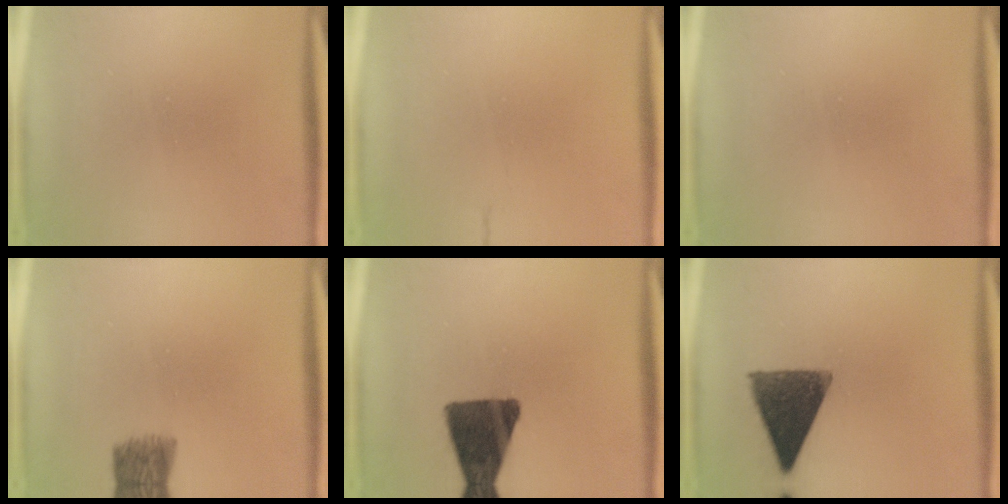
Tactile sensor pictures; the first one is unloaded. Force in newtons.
{"total": 1.6}
{"total": 0.0}
{"total": 5.7}
{"total": 13.4}
{"total": 12.4}